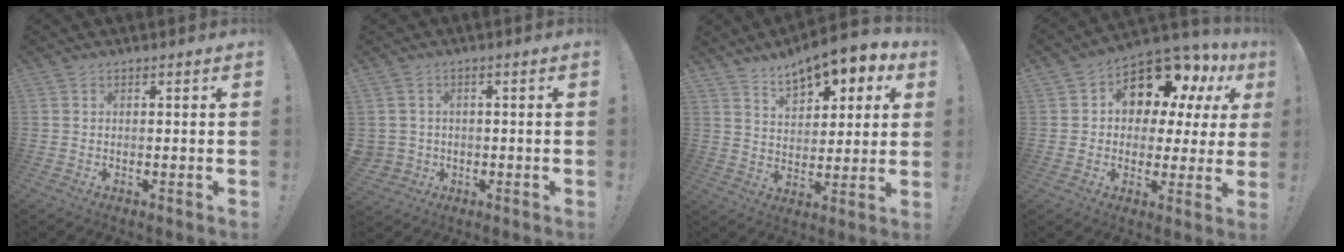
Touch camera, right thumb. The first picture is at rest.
{"total": 2.8, "force": [0.2, 2.7, 0.7], "torque": [-0.013, -0.001, 0.007]}
{"total": 11.4, "force": [8.4, 5.4, 5.6], "torque": [-0.088, -0.055, 0.150]}
{"total": 12.3, "force": [7.4, 7.1, 6.8], "torque": [-0.100, -0.064, 0.126]}